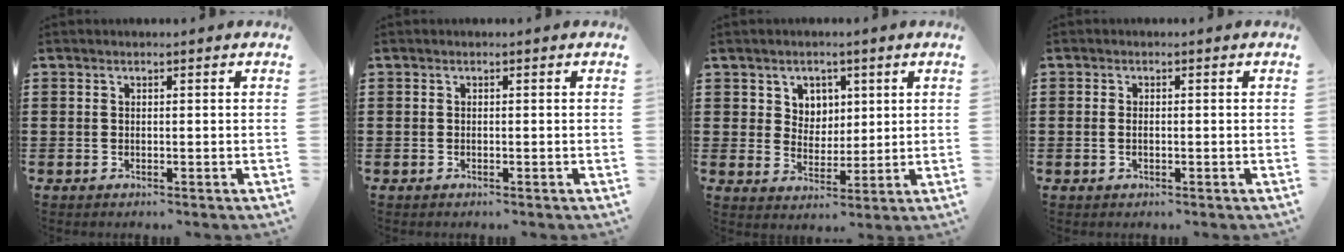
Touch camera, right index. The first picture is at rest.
{"total": 0.0}
{"total": 4.3, "force": [2.2, 3.7, 0.4], "torque": [-0.021, 0.007, 0.037]}
{"total": 1.1, "force": [-0.1, 0.3, 1.0], "torque": [-0.022, -0.002, -0.002]}